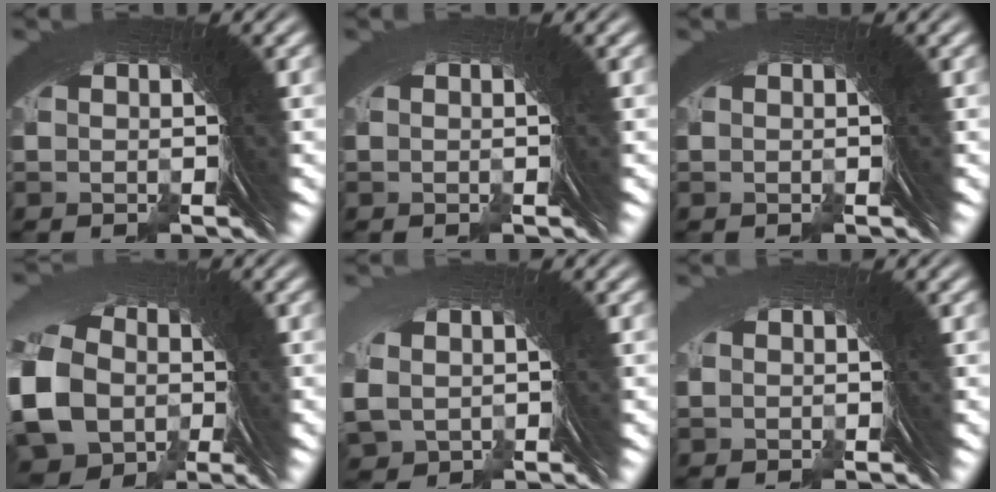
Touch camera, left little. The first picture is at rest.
{"total": 1.2, "force": [-0.6, -0.7, -0.8], "torque": [0.018, 0.004, -0.009]}
{"total": 0.0}
{"total": 10.8, "force": [-3.3, 9.2, 4.6], "torque": [-0.139, -0.057, -0.033]}
{"total": 1.9, "force": [-1.2, 1.4, -0.3], "torque": [-0.009, -0.018, -0.007]}
{"total": 1.7, "force": [-0.7, -0.9, -1.3], "torque": [0.025, 0.001, -0.007]}